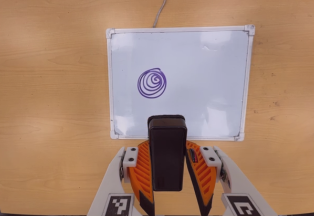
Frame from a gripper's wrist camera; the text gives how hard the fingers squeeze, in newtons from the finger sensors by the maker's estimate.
{"total": 6.1, "left": 5.2, "right": 7.0}